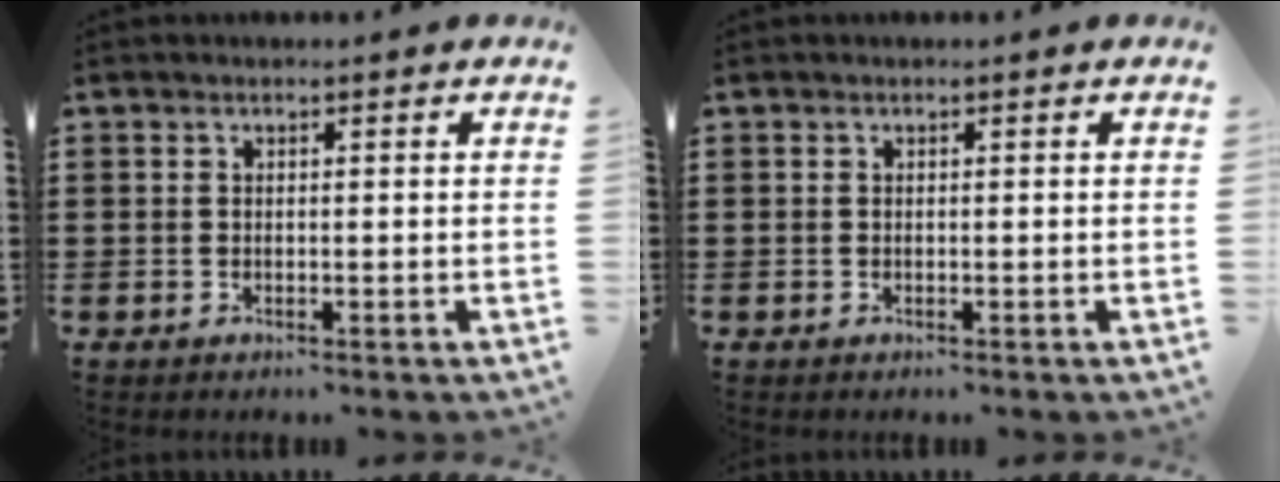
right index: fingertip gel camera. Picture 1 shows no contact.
{"total": 0.0}